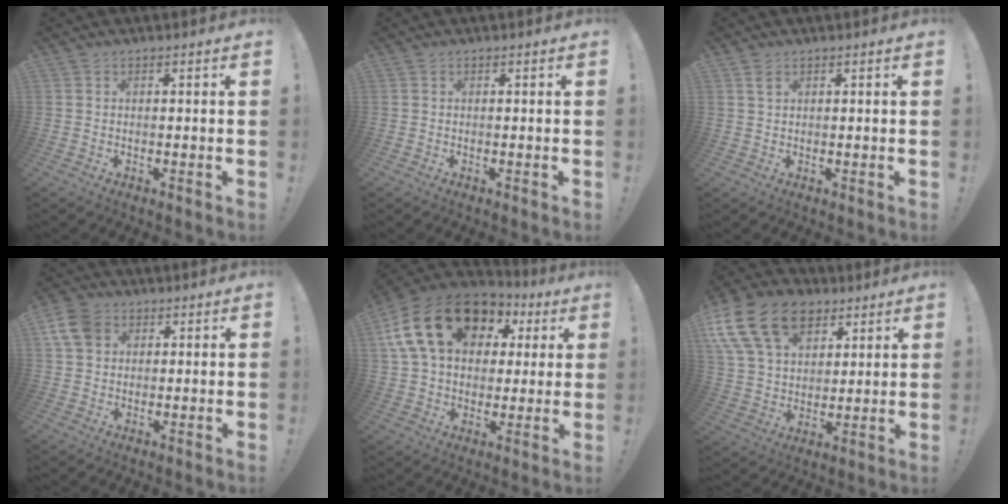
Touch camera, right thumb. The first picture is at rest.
{"total": 0.0}
{"total": 1.7, "force": [1.0, 0.7, 1.2], "torque": [-0.012, -0.006, 0.016]}
{"total": 8.5, "force": [3.3, 6.5, 4.4], "torque": [-0.083, -0.002, 0.067]}
{"total": 22.5, "force": [8.7, 15.2, 14.0], "torque": [-0.248, -0.019, 0.168]}
{"total": 20.5, "force": [9.8, 13.8, 11.6], "torque": [-0.217, -0.044, 0.178]}